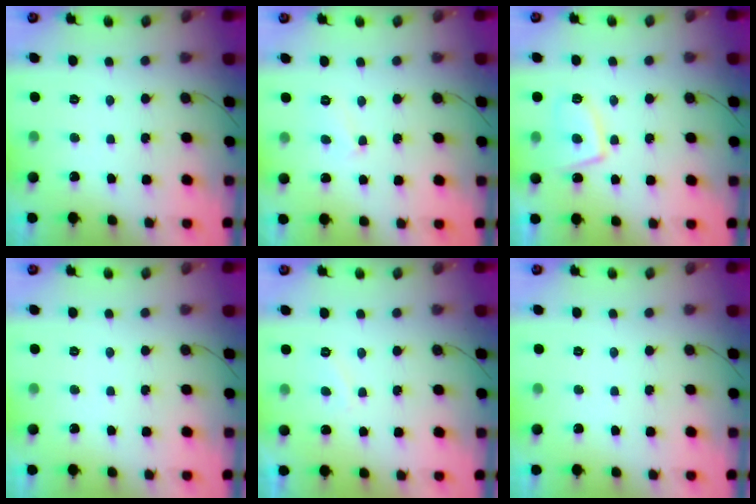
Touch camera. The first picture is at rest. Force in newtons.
{"total": 2.8, "press": 2.8, "slide": 0.2}
{"total": 9.0, "press": 9.0, "slide": 1.2}
{"total": 0.0}
{"total": 1.6, "press": 1.4, "slide": 0.7}
{"total": 0.0}